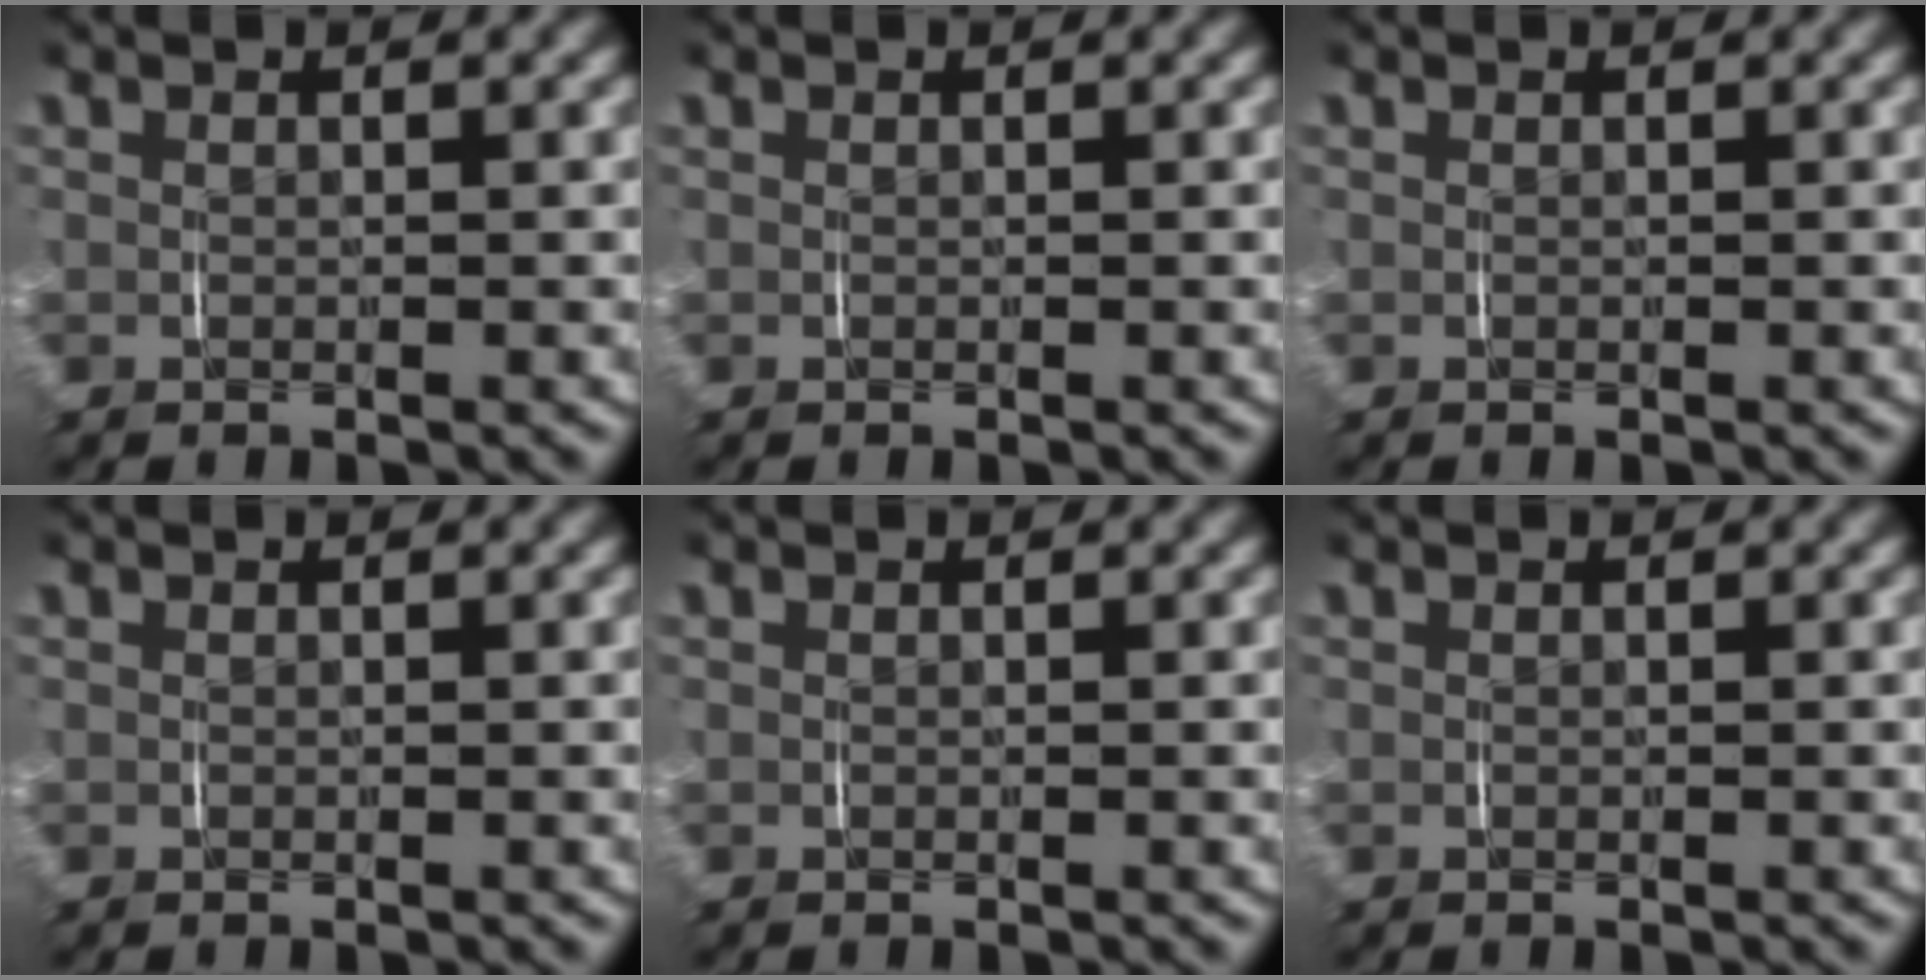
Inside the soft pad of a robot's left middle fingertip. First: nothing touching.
{"total": 0.0}
{"total": 0.0}
{"total": 0.0}
{"total": 0.0}
{"total": 0.0}